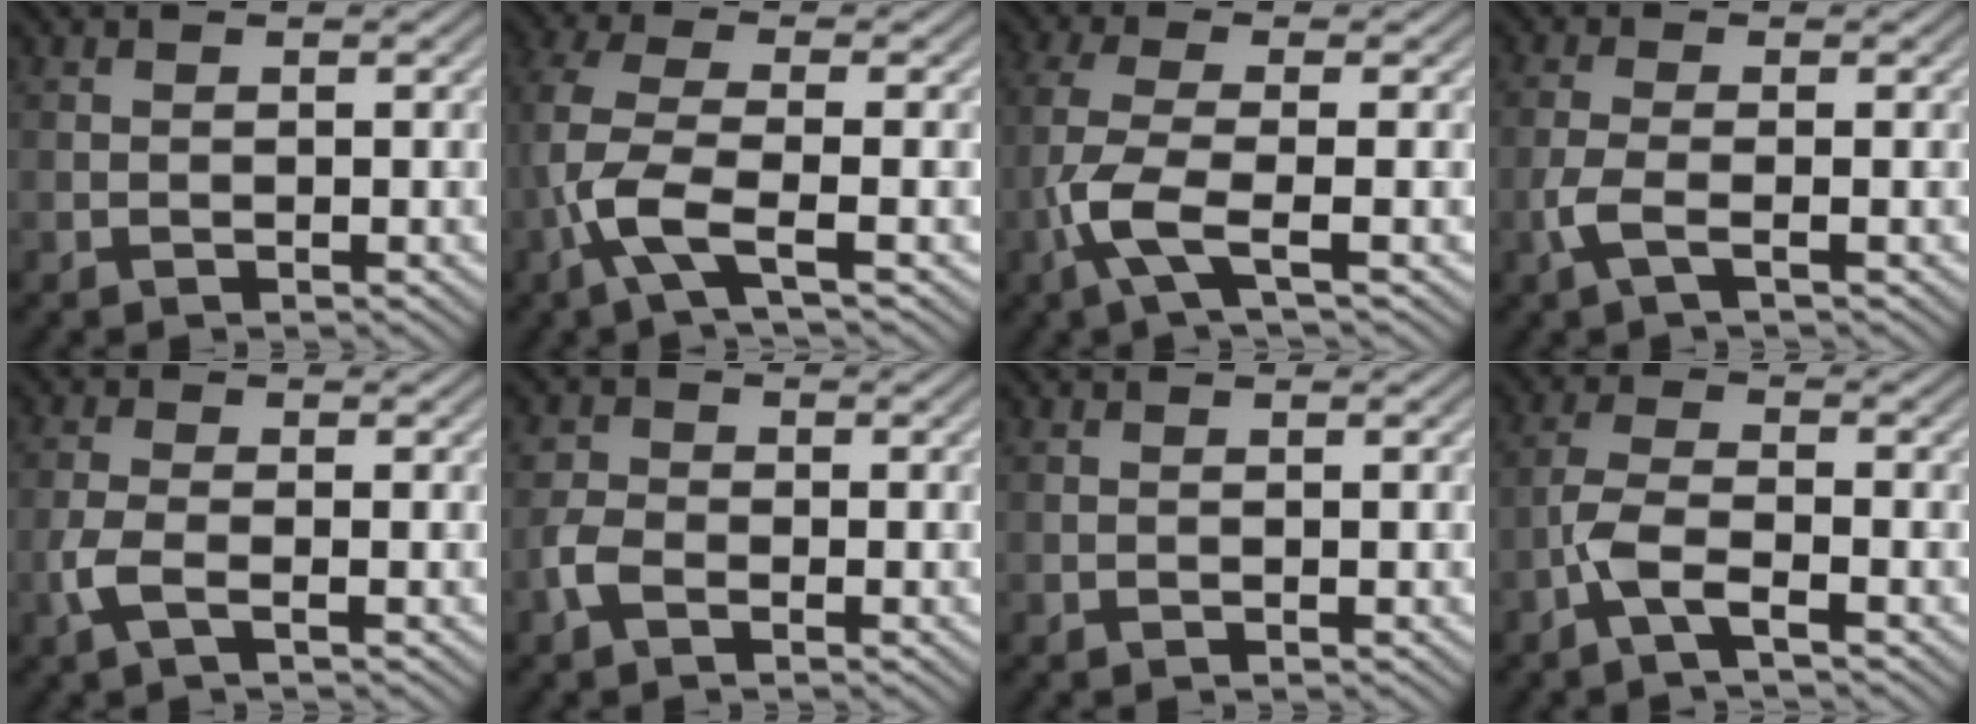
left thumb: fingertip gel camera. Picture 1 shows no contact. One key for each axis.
{"total": 6.2, "fx": -2.3, "fy": 1.5, "fz": 5.5, "tx": -0.130, "ty": 0.005, "tz": -0.066}
{"total": 5.6, "fx": -2.1, "fy": 1.1, "fz": 5.0, "tx": -0.116, "ty": 0.004, "tz": -0.058}
{"total": 2.9, "fx": -1.1, "fy": 0.7, "fz": 2.6, "tx": -0.065, "ty": 0.003, "tz": -0.033}
{"total": 3.0, "fx": -1.2, "fy": 1.0, "fz": 2.5, "tx": -0.067, "ty": 0.000, "tz": -0.034}
{"total": 2.8, "fx": -1.4, "fy": 1.8, "fz": 1.6, "tx": -0.038, "ty": 0.003, "tz": -0.039}
{"total": 0.0}
{"total": 4.1, "fx": -2.3, "fy": 0.9, "fz": 3.3, "tx": -0.077, "ty": 0.004, "tz": -0.061}